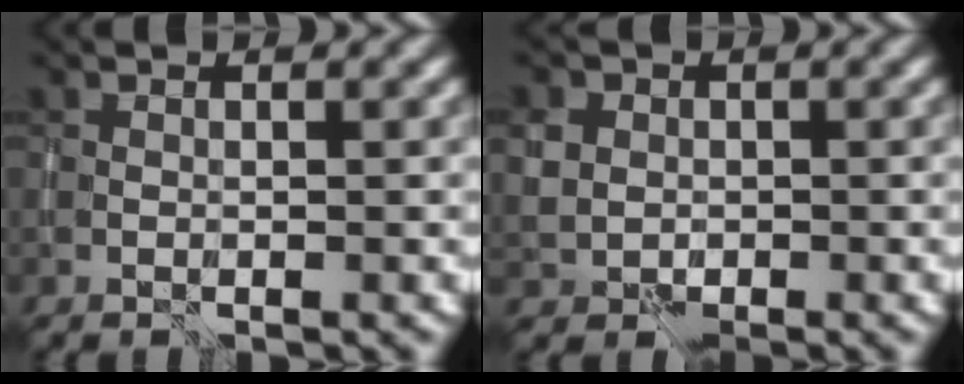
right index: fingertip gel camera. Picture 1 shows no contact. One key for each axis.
{"total": 2.7, "fx": 0.6, "fy": 2.6, "fz": 0.8, "tx": -0.034, "ty": 0.010, "tz": 0.010}